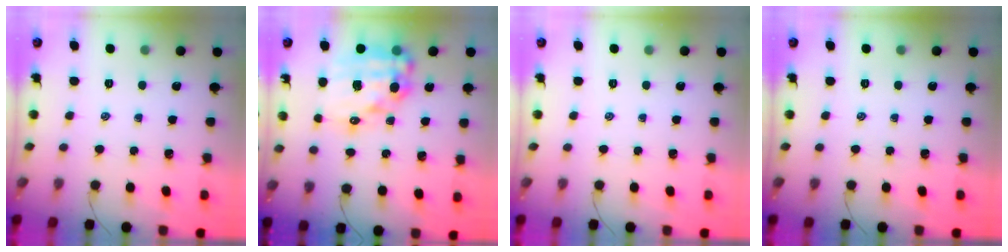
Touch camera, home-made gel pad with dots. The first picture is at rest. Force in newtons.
{"total": 17.9, "press": 17.5, "slide": 3.7}
{"total": 0.0}
{"total": 0.0}